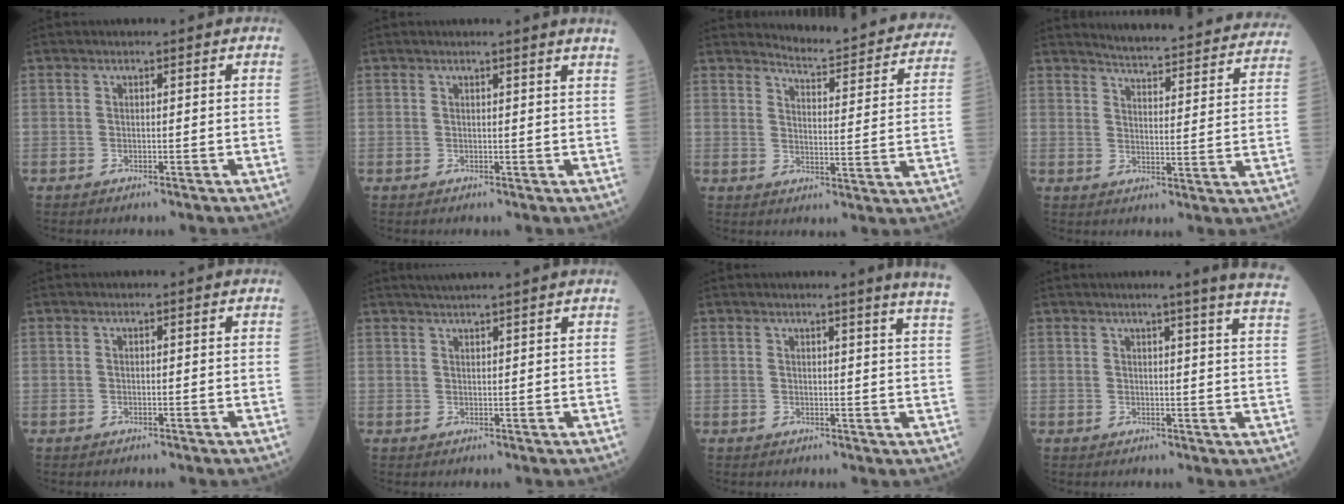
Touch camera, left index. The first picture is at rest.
{"total": 2.3, "force": [2.0, -0.7, 0.9], "torque": [-0.020, -0.010, 0.015]}
{"total": 16.8, "force": [16.0, 1.9, 4.8], "torque": [-0.049, -0.074, 0.173]}
{"total": 22.4, "force": [21.3, 2.2, 6.6], "torque": [-0.082, -0.067, 0.244]}
{"total": 0.0}
{"total": 5.3, "force": [4.6, -0.9, 2.3], "torque": [-0.033, 0.023, 0.067]}
{"total": 6.9, "force": [6.0, -1.6, 3.0], "torque": [-0.030, -0.045, 0.043]}
{"total": 10.4, "force": [8.7, -1.5, 5.4], "torque": [-0.062, -0.045, 0.071]}